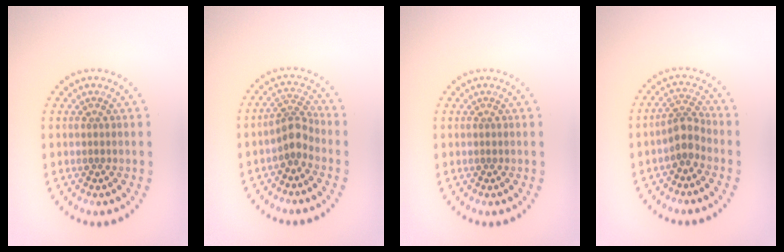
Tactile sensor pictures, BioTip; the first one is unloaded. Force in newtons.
{"total": 2.4, "press": 1.8, "slide": 1.6}
{"total": 0.0}
{"total": 2.5, "press": 2.0, "slide": 1.6}